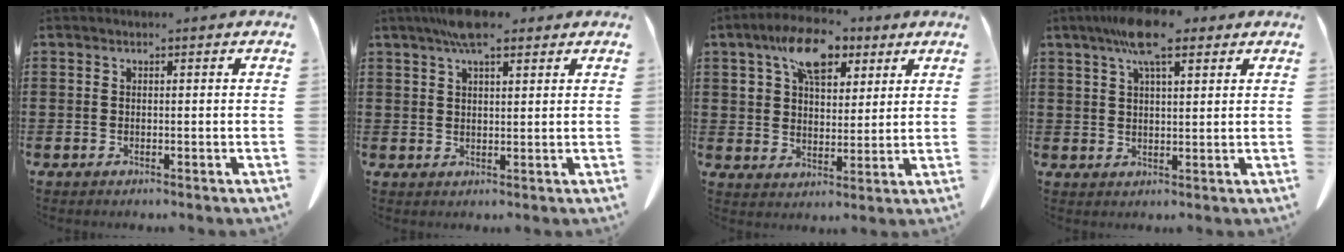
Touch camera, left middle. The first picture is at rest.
{"total": 6.2, "force": [4.3, 1.6, 4.1], "torque": [-0.082, 0.000, 0.075]}
{"total": 9.9, "force": [6.0, 5.1, 5.9], "torque": [-0.115, 0.000, 0.104]}
{"total": 8.5, "force": [5.5, 2.3, 6.1], "torque": [-0.131, 0.002, 0.097]}